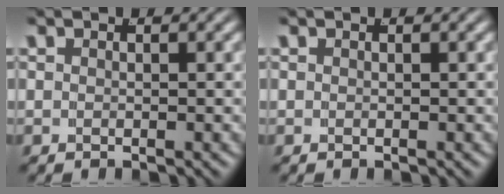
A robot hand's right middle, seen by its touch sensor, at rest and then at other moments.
{"total": 0.0}